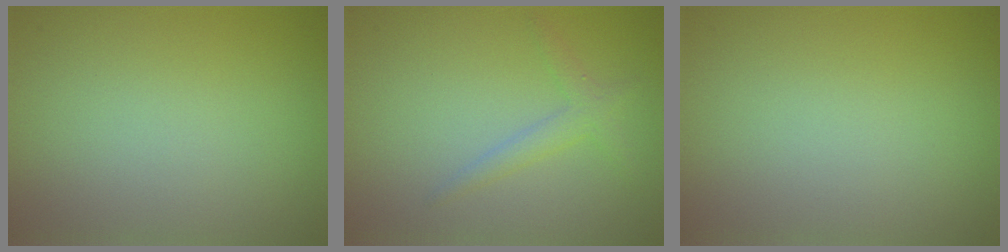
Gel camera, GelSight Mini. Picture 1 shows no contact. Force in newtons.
{"total": 1.8, "press": 1.8, "slide": 0.1}
{"total": 0.0}